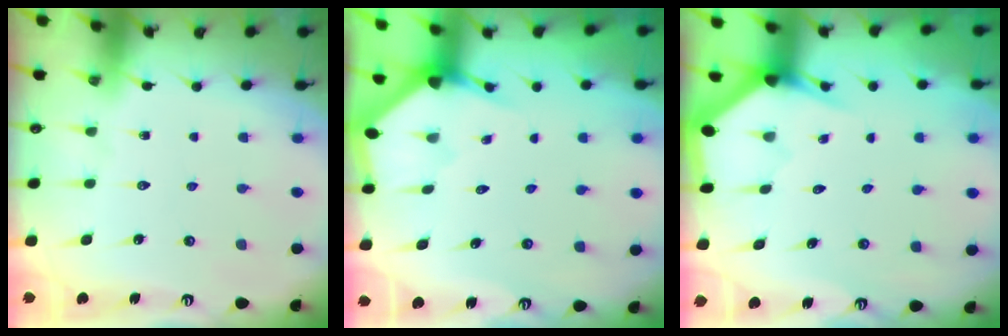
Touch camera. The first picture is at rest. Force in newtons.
{"total": 2.2, "press": 2.2, "slide": 0.2}
{"total": 3.0, "press": 3.0, "slide": 0.0}